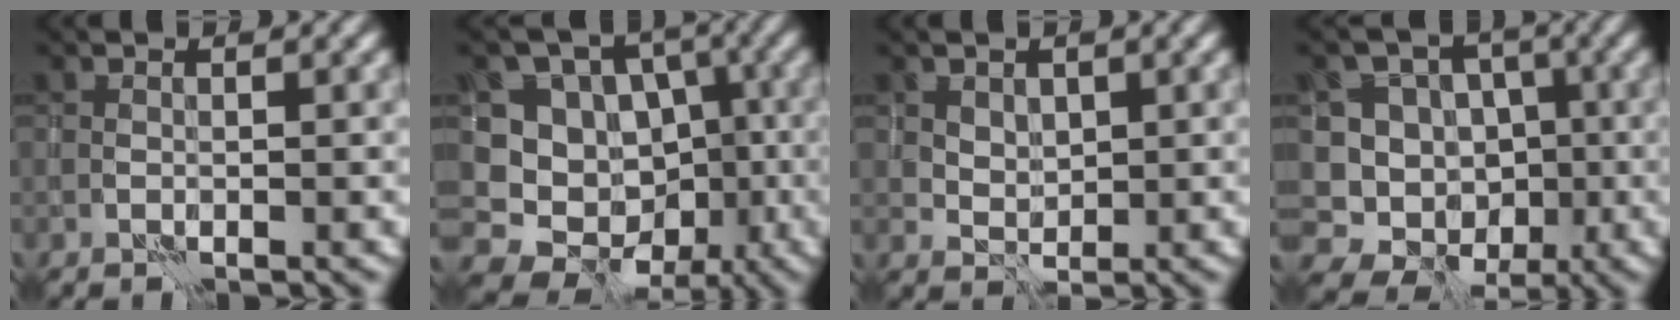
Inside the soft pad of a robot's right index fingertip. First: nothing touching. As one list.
[{"total": 13.5, "force": [-4.3, 12.1, 4.2], "torque": [-0.066, -0.016, -0.067]}, {"total": 1.6, "force": [0.8, 1.3, 0.5], "torque": [-0.008, -0.006, 0.018]}, {"total": 11.6, "force": [-3.8, 10.7, 2.6], "torque": [-0.039, -0.001, -0.074]}]